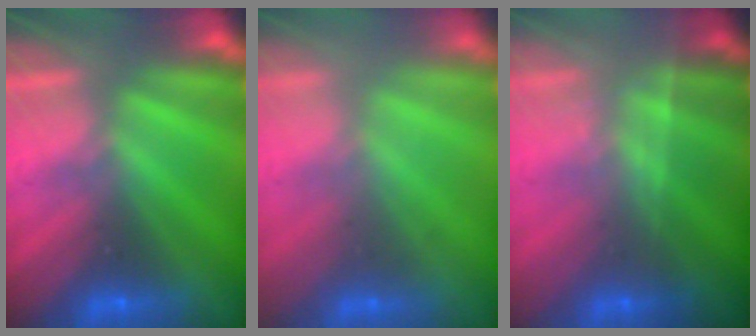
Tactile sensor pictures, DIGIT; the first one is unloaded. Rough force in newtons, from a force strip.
{"total": 2.2}
{"total": 1.7}